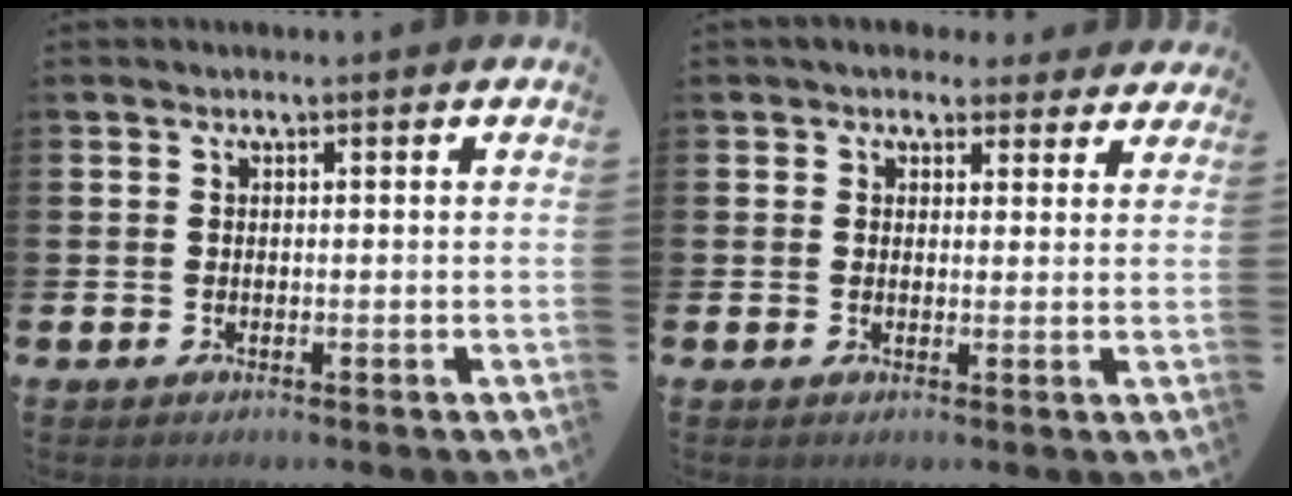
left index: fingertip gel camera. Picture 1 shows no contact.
{"total": 3.6, "force": [3.1, 1.8, 0.5], "torque": [-0.001, -0.014, 0.052]}